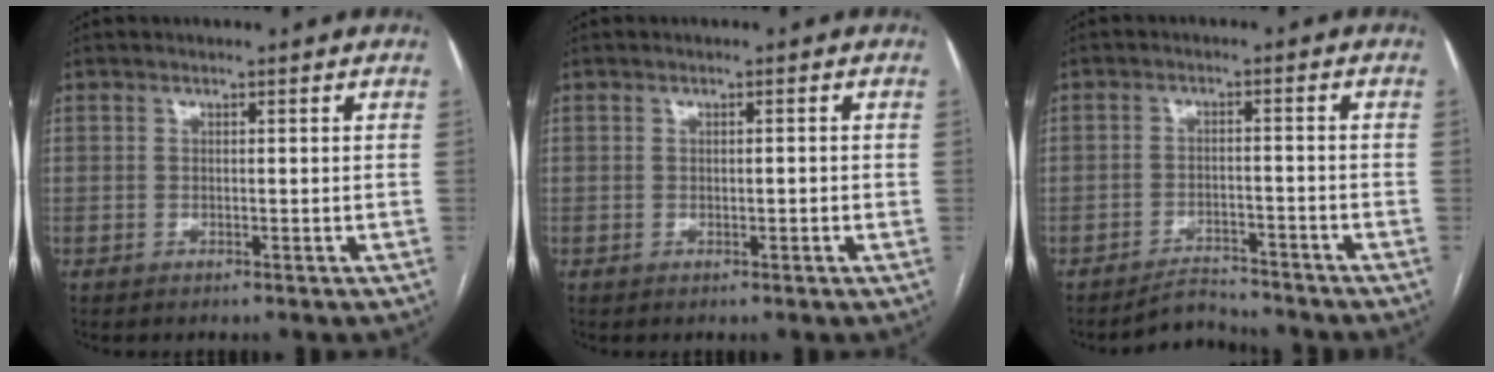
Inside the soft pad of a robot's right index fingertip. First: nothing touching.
{"total": 0.8, "force": [-0.1, 0.2, 0.8], "torque": [-0.015, 0.000, 0.001]}
{"total": 4.2, "force": [-4.2, 0.7, -0.1], "torque": [0.003, -0.002, -0.067]}